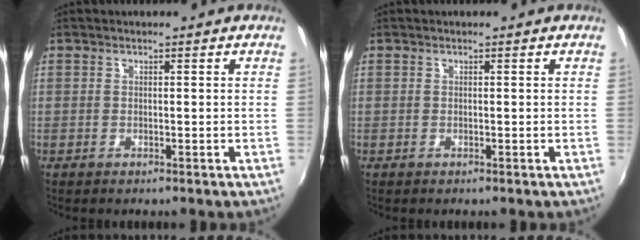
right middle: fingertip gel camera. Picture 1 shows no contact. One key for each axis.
{"total": 0.0}